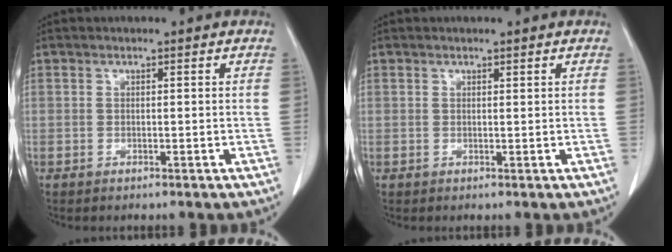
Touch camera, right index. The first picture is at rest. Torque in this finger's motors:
{"motor_torque": [-0.08, 0.13, -0.06, -0.01]}